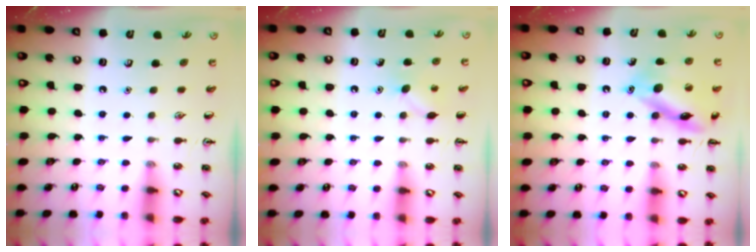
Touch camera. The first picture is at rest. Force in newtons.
{"total": 6.3, "press": 6.0, "slide": 1.9}
{"total": 13.4, "press": 13.3, "slide": 0.8}